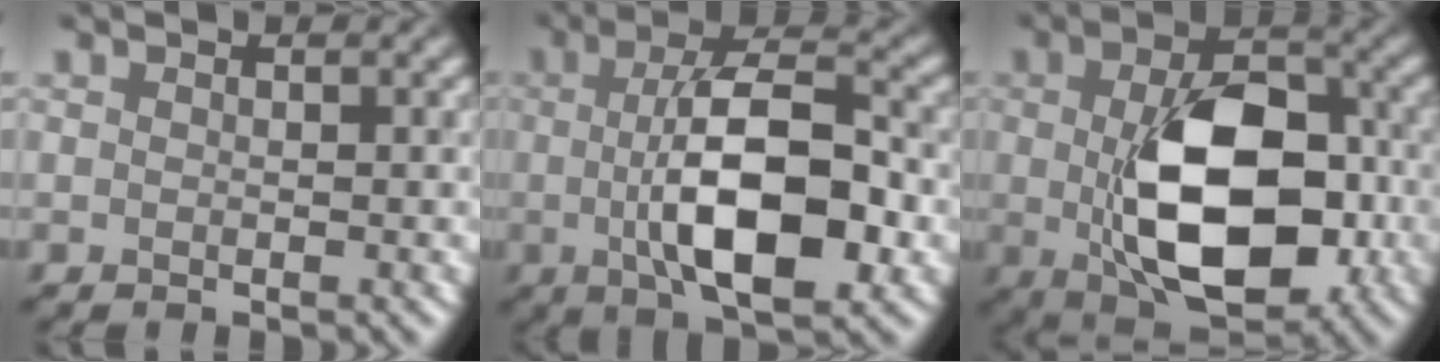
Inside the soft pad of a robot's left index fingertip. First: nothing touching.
{"total": 10.2, "force": [-1.0, 3.9, 9.3], "torque": [-0.151, 0.002, -0.019]}
{"total": 11.8, "force": [-1.0, 6.8, 9.7], "torque": [-0.160, -0.013, -0.005]}